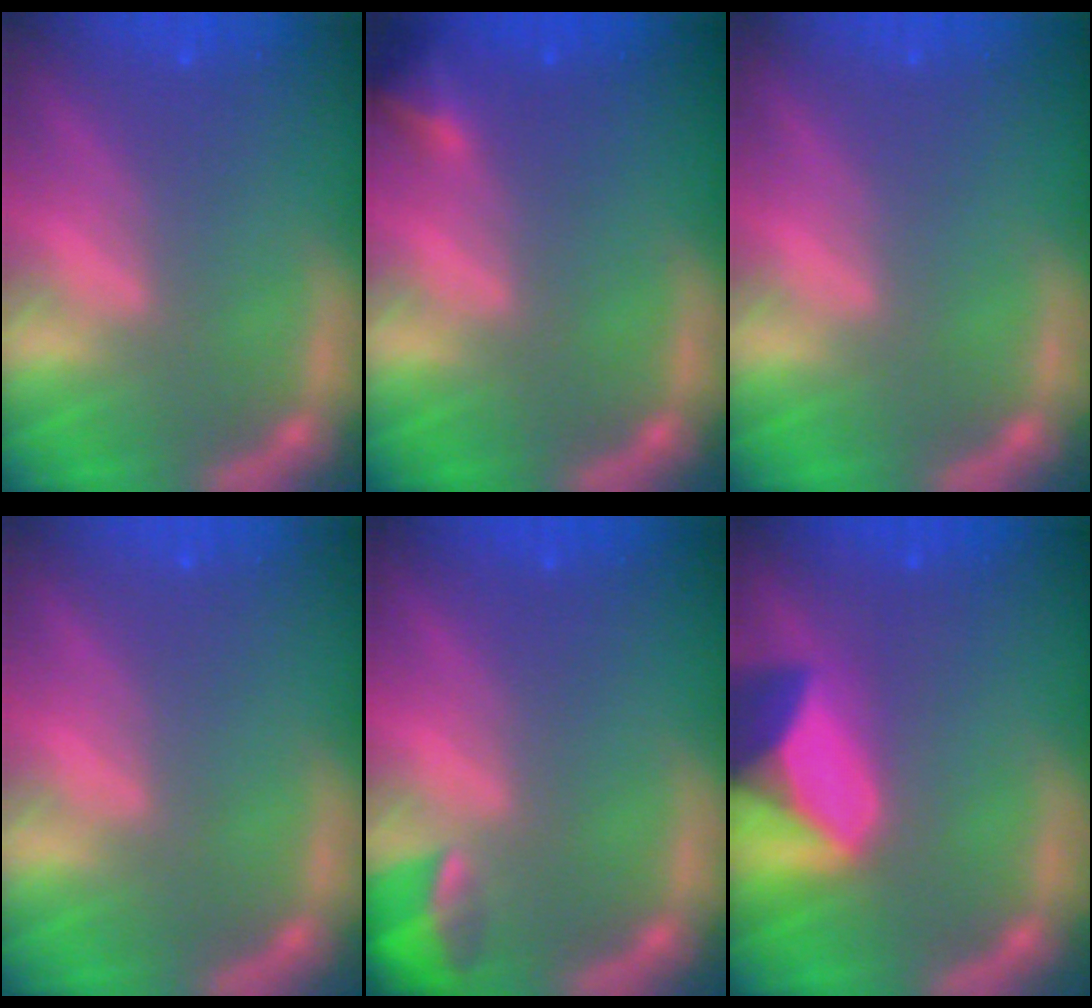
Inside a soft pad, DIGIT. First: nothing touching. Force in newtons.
{"total": 1.9}
{"total": 0.0}
{"total": 0.0}
{"total": 2.9}
{"total": 8.4}